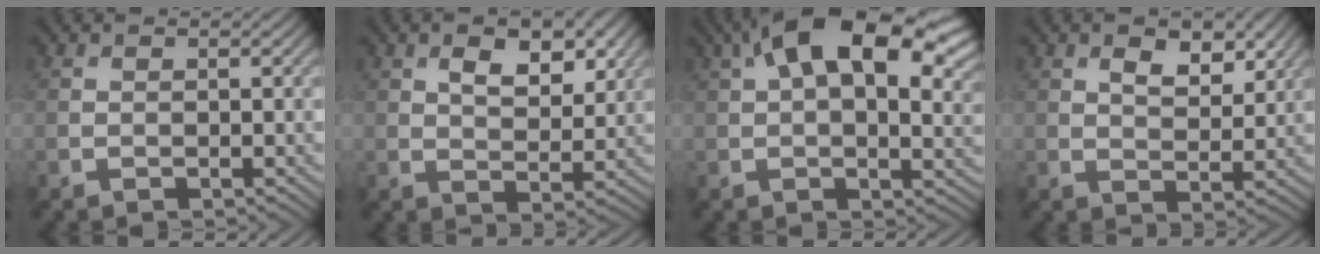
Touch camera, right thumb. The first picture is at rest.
{"total": 5.7, "force": [2.5, 2.9, 4.1], "torque": [-0.066, -0.007, 0.043]}
{"total": 17.8, "force": [7.2, 8.8, 13.8], "torque": [-0.231, 0.037, 0.101]}
{"total": 4.6, "force": [2.5, 2.3, 3.2], "torque": [-0.053, -0.008, 0.042]}